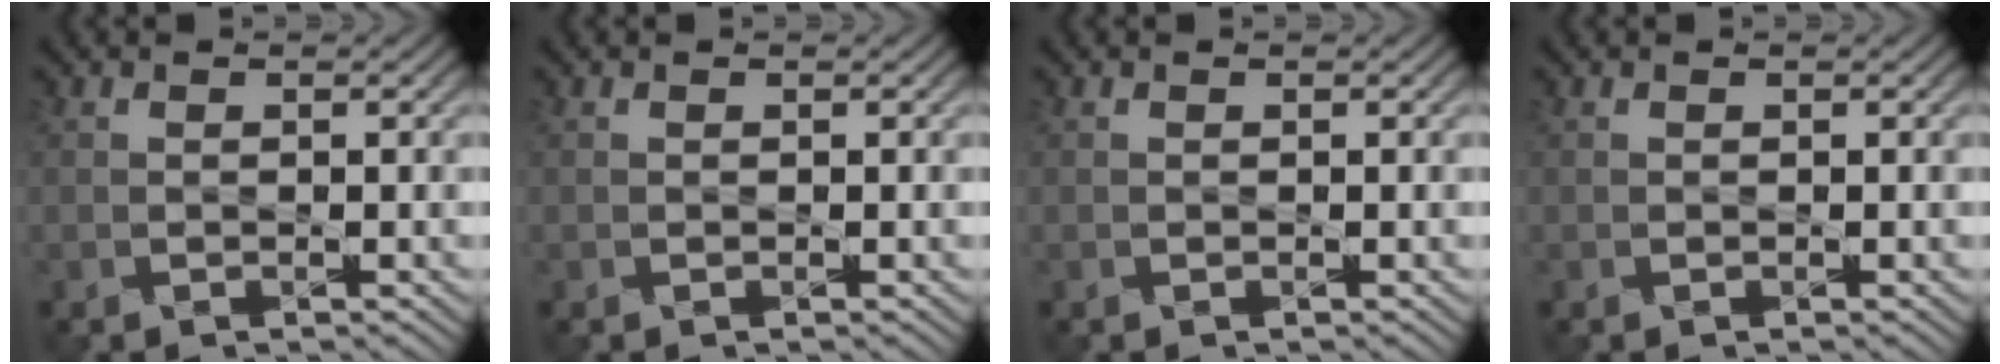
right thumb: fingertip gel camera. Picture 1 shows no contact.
{"total": 0.0}
{"total": 0.0}
{"total": 0.0}